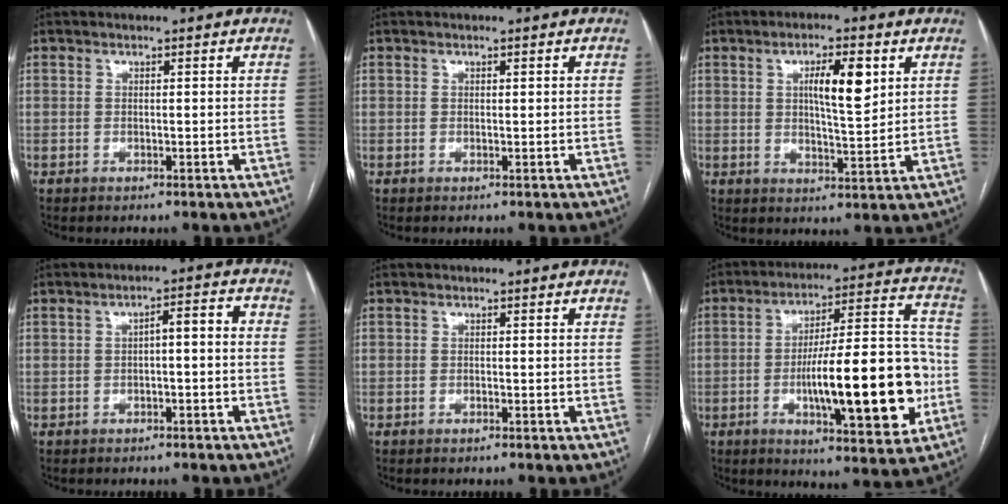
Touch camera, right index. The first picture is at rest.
{"total": 0.0}
{"total": 7.4, "force": [2.5, 1.6, 6.8], "torque": [-0.113, 0.003, 0.043]}
{"total": 3.7, "force": [-0.5, 1.0, 3.6], "torque": [-0.052, 0.024, -0.006]}
{"total": 0.0}
{"total": 20.8, "force": [-4.5, 4.3, 19.8], "torque": [-0.292, 0.019, -0.058]}